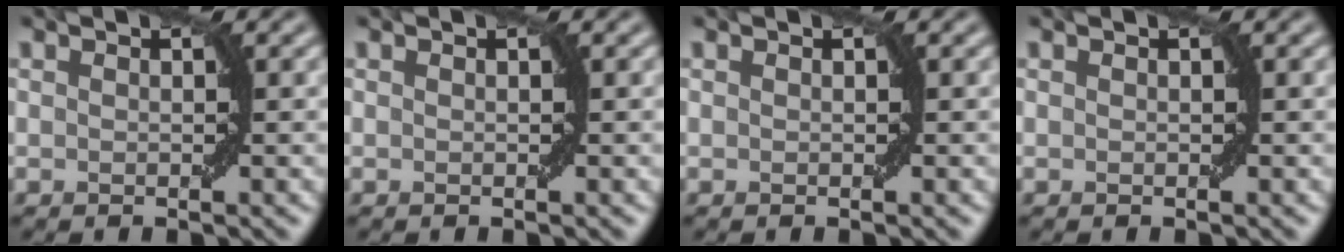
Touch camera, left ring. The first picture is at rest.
{"total": 0.0}
{"total": 0.0}
{"total": 0.0}